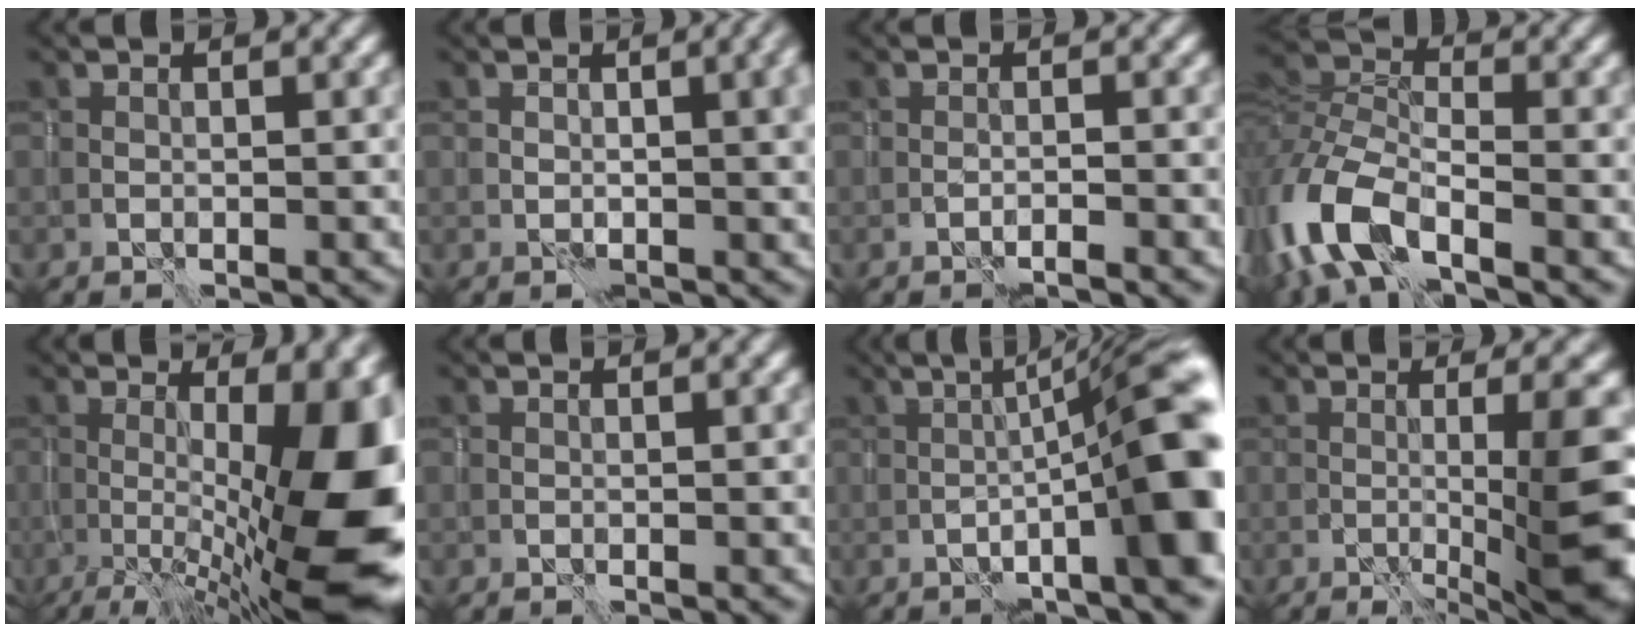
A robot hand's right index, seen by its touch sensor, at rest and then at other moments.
{"total": 3.8, "force": [0.8, 1.4, 3.5], "torque": [-0.035, 0.010, 0.013]}
{"total": 1.1, "force": [-0.9, 0.0, 0.6], "torque": [-0.008, 0.002, -0.020]}
{"total": 9.4, "force": [-4.7, 4.7, 6.7], "torque": [-0.154, -0.005, -0.101]}
{"total": 17.4, "force": [-2.0, 5.0, 16.5], "torque": [-0.209, 0.002, -0.023]}
{"total": 0.0}
{"total": 12.9, "force": [-1.9, 2.4, 12.5], "torque": [-0.141, 0.025, -0.034]}
{"total": 10.1, "force": [-1.2, 2.3, 9.7], "torque": [-0.115, -0.006, -0.013]}